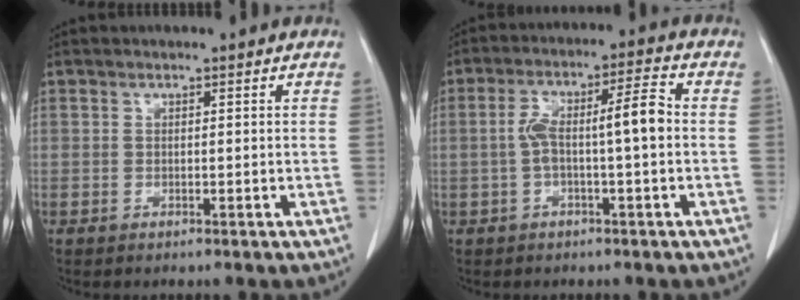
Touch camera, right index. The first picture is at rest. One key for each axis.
{"total": 7.7, "fx": -0.4, "fy": 1.3, "fz": 7.6, "tx": -0.144, "ty": 0.031, "tz": -0.008}